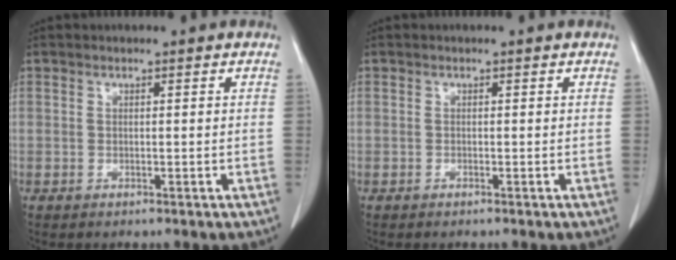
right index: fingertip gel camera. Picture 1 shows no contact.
{"total": 0.0}